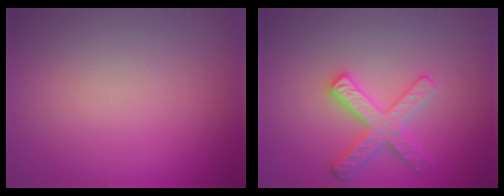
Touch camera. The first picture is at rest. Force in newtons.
{"total": 3.4, "press": 3.1, "slide": 1.3}